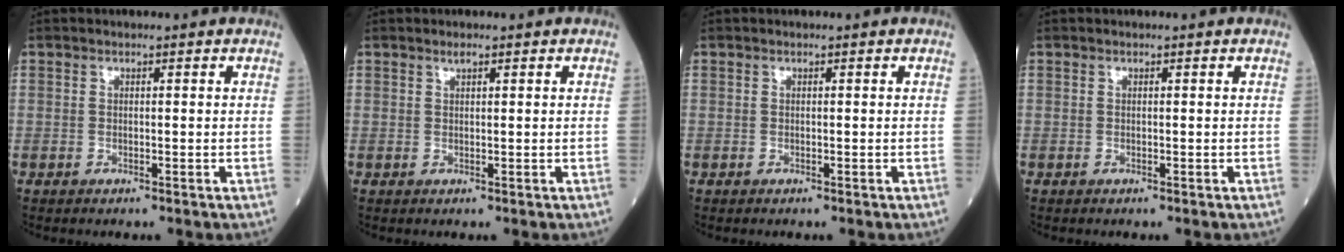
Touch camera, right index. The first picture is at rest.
{"total": 0.7, "force": [0.6, 0.1, 0.5], "torque": [-0.010, 0.000, 0.011]}
{"total": 0.0}
{"total": 0.0}